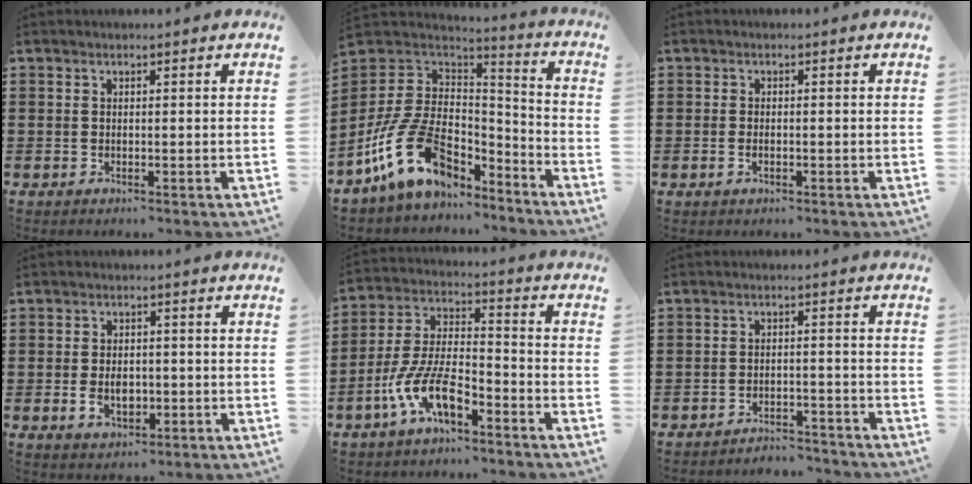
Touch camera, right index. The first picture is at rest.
{"total": 15.7, "force": [-7.6, 9.4, 10.0], "torque": [-0.228, 0.030, -0.138]}
{"total": 1.1, "force": [-0.4, 0.5, 0.9], "torque": [-0.018, -0.002, -0.007]}
{"total": 4.1, "force": [-0.9, 2.6, 3.1], "torque": [-0.059, -0.004, -0.017]}
{"total": 10.2, "force": [-6.4, 3.4, 7.2], "torque": [-0.179, -0.007, -0.127]}
{"total": 2.9, "force": [-2.9, 0.2, -0.1], "torque": [-0.004, 0.002, -0.062]}